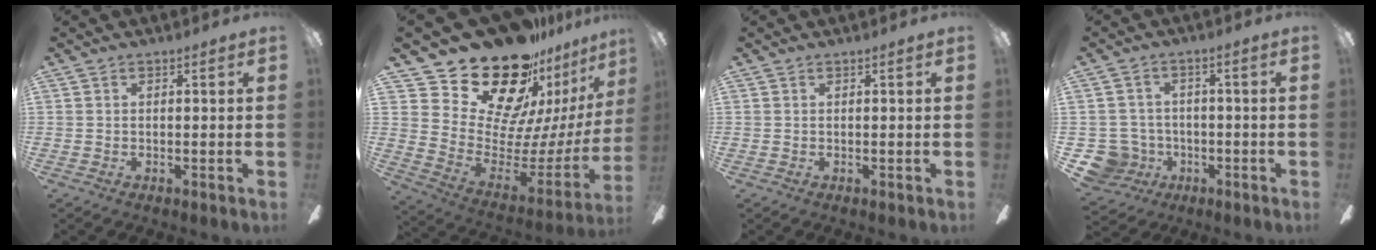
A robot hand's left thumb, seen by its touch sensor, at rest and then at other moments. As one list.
[{"total": 26.3, "force": [19.5, 12.6, 12.3], "torque": [-0.215, -0.156, 0.369]}, {"total": 0.0}, {"total": 7.9, "force": [-2.4, 7.4, 1.6], "torque": [-0.060, 0.015, -0.041]}]